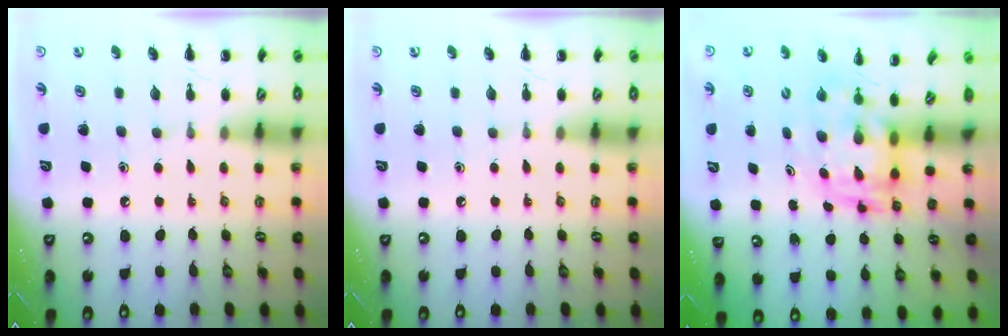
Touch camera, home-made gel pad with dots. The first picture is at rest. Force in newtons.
{"total": 0.0}
{"total": 3.1, "press": 3.0, "slide": 0.6}